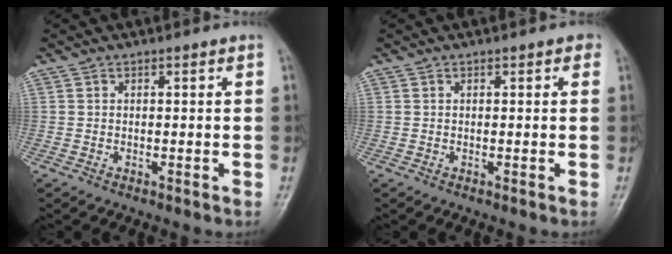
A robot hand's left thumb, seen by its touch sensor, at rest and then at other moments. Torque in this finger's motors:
{"motor_torque": [0.52, -0.02, 0.23, -0.32, 0.04]}